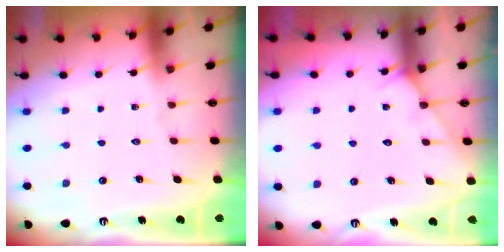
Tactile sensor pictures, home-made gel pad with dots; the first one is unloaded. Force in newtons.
{"total": 4.8, "press": 4.8, "slide": 0.5}